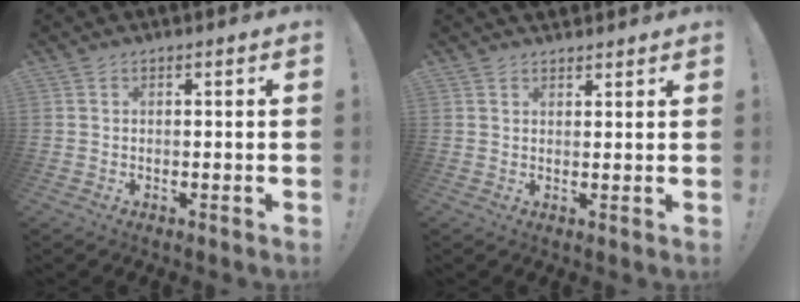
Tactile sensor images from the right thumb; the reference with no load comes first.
{"total": 2.0, "force": [1.8, 0.8, -0.1], "torque": [0.008, -0.013, 0.034]}